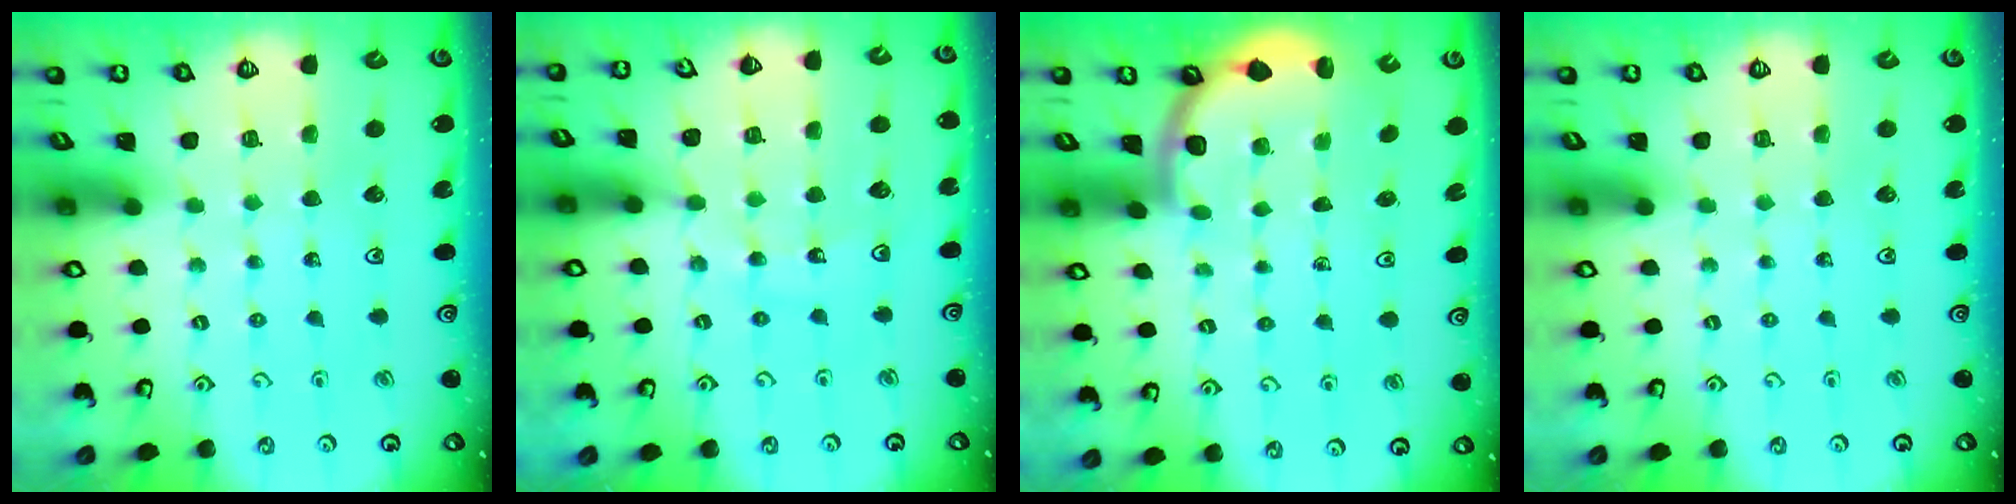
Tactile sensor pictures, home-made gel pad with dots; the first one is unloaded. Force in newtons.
{"total": 12.1, "press": 11.9, "slide": 2.2}
{"total": 2.6, "press": 2.6, "slide": 0.4}
{"total": 0.0}